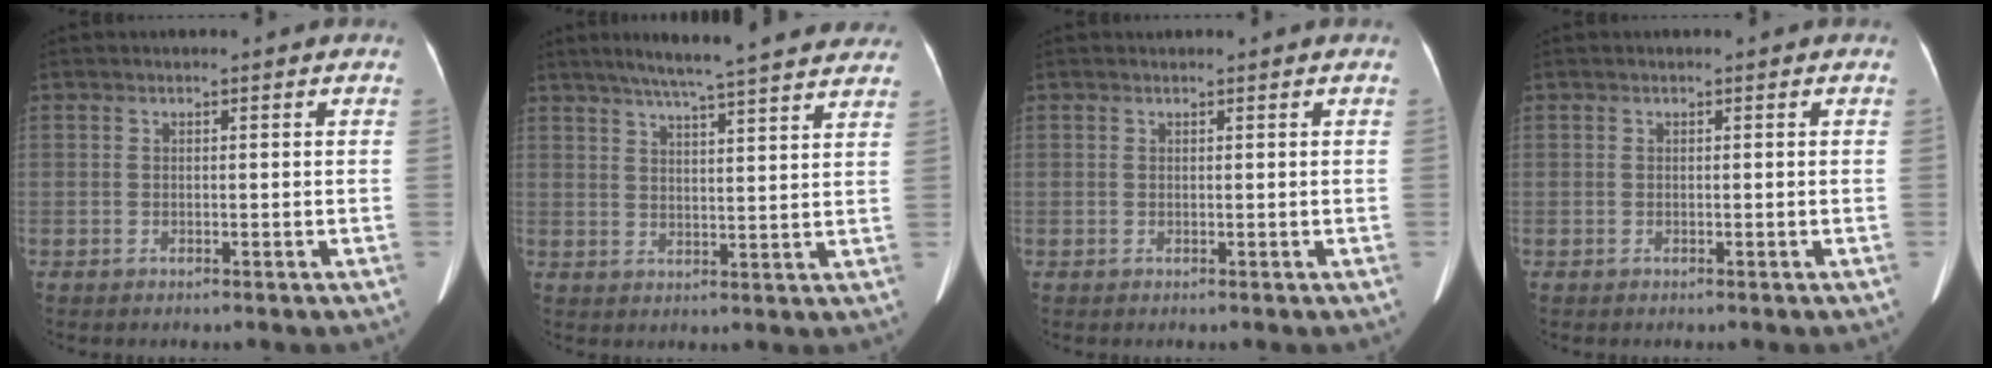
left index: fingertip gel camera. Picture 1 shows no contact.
{"total": 19.2, "force": [16.5, 1.5, 9.7], "torque": [-0.145, 0.024, 0.213]}
{"total": 0.0}
{"total": 0.0}